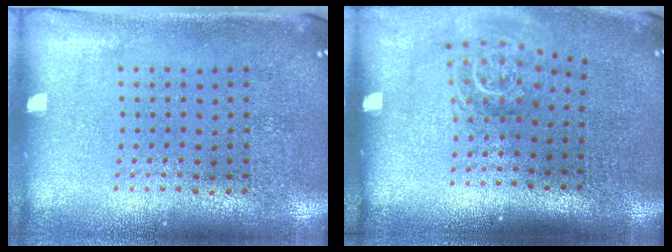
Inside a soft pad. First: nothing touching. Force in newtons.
{"total": 1.7, "press": 1.2, "slide": 1.2}